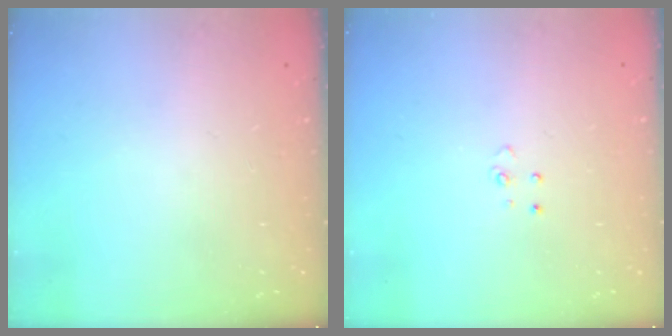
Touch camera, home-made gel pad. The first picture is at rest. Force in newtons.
{"total": 3.8, "press": 3.8, "slide": 0.3}